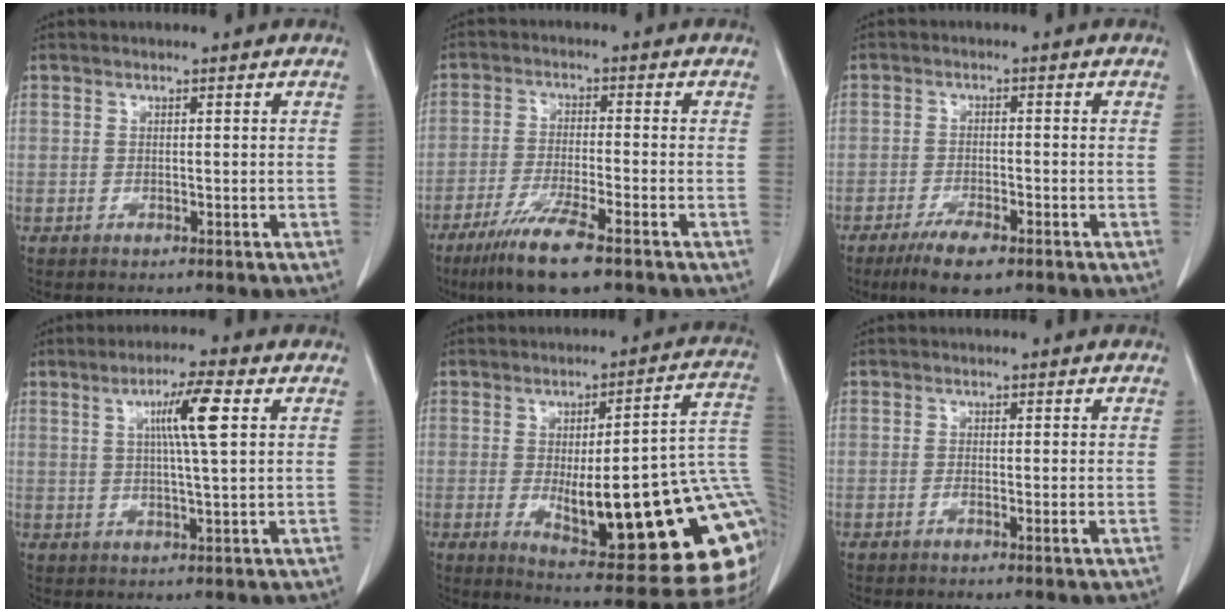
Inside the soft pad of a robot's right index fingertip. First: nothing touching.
{"total": 9.4, "force": [-6.2, 0.7, 7.0], "torque": [-0.132, -0.025, -0.108]}
{"total": 5.8, "force": [-3.8, 1.4, 4.1], "torque": [-0.078, -0.010, -0.062]}
{"total": 6.9, "force": [2.0, -0.4, 6.6], "torque": [-0.115, 0.002, 0.034]}
{"total": 28.5, "force": [-4.5, 6.0, 27.5], "torque": [-0.256, 0.006, -0.052]}
{"total": 1.4, "force": [-0.6, 0.1, 1.3], "torque": [-0.021, -0.001, -0.009]}